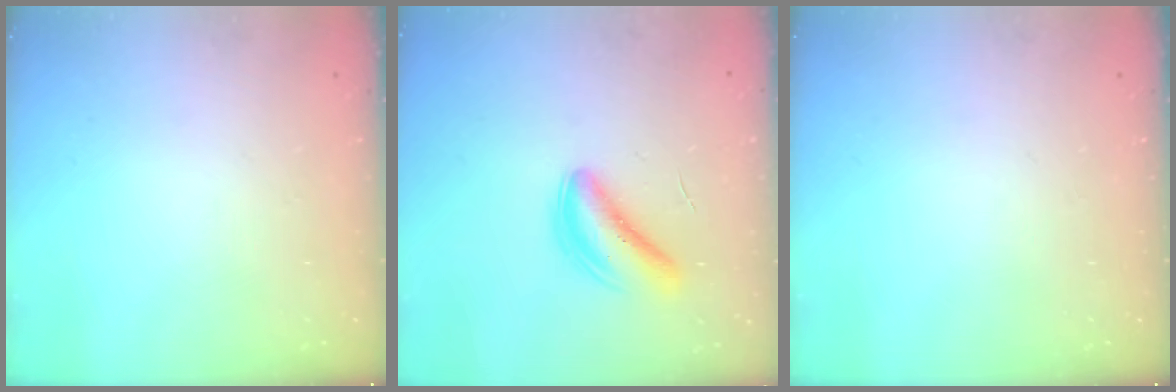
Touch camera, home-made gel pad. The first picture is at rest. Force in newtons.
{"total": 5.1, "press": 5.1, "slide": 0.3}
{"total": 0.0}